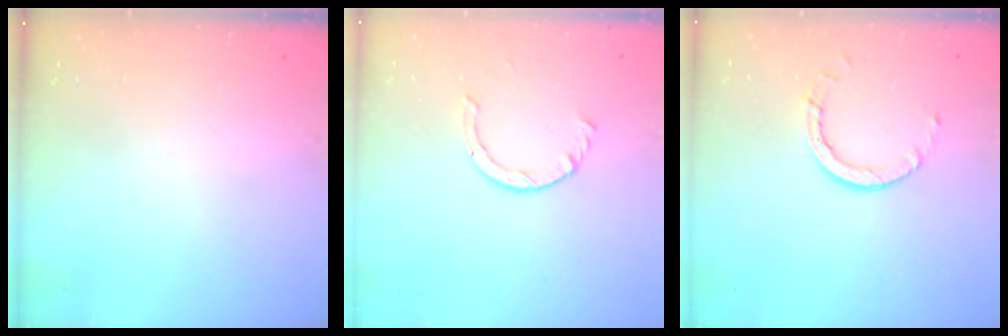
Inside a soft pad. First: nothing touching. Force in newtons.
{"total": 2.3, "press": 2.3, "slide": 0.2}
{"total": 5.0, "press": 5.0, "slide": 0.3}